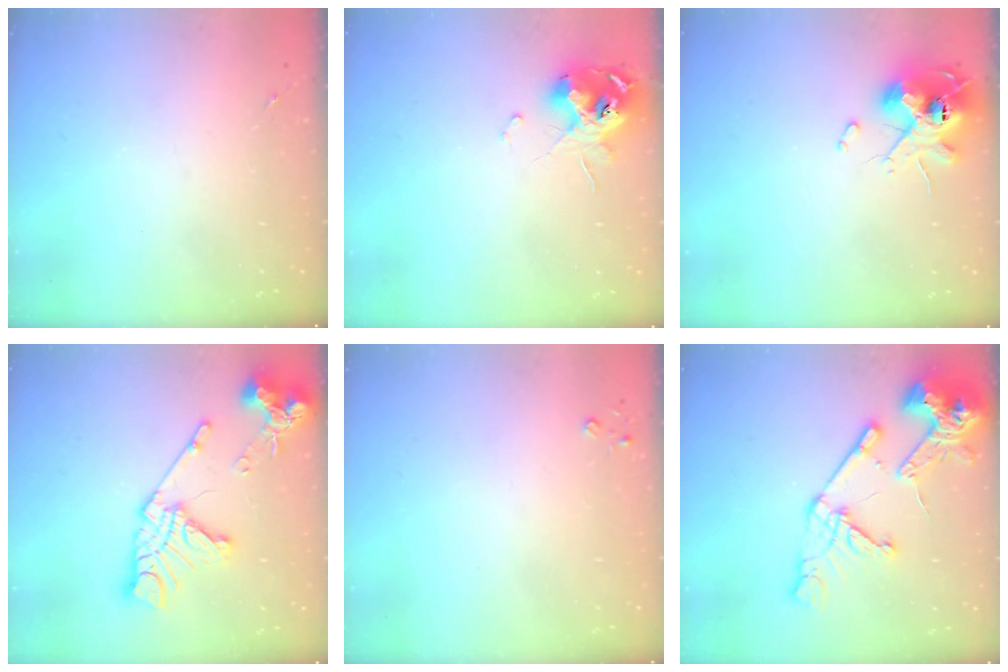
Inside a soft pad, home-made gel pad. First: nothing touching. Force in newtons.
{"total": 11.4, "press": 11.3, "slide": 1.0}
{"total": 11.8, "press": 11.7, "slide": 1.6}
{"total": 18.1, "press": 18.0, "slide": 2.0}
{"total": 2.3, "press": 2.3, "slide": 0.3}
{"total": 18.5, "press": 18.4, "slide": 2.3}